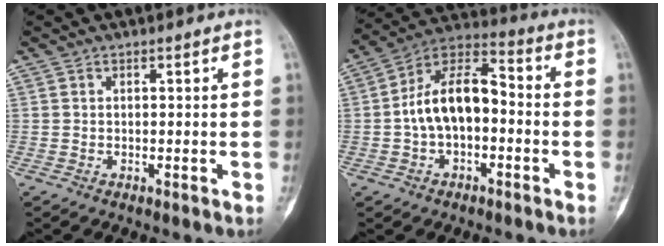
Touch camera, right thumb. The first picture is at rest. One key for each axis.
{"total": 13.5, "fx": -1.4, "fy": 7.8, "fz": 11.0, "tx": -0.183, "ty": 0.048, "tz": -0.034}